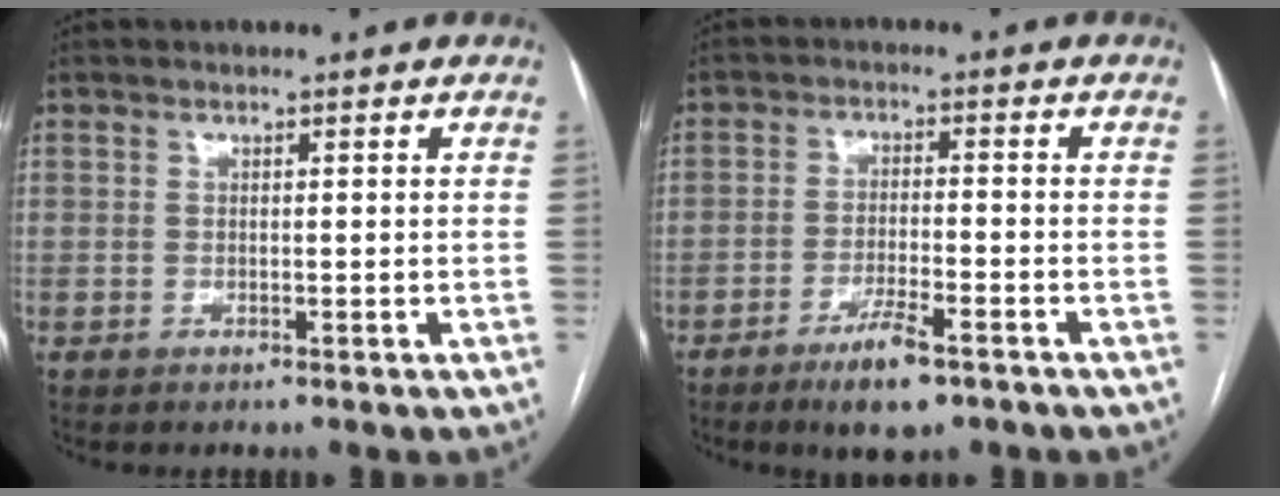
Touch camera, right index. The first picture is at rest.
{"total": 6.6, "force": [-4.4, 1.1, 4.8], "torque": [-0.090, -0.009, -0.071]}